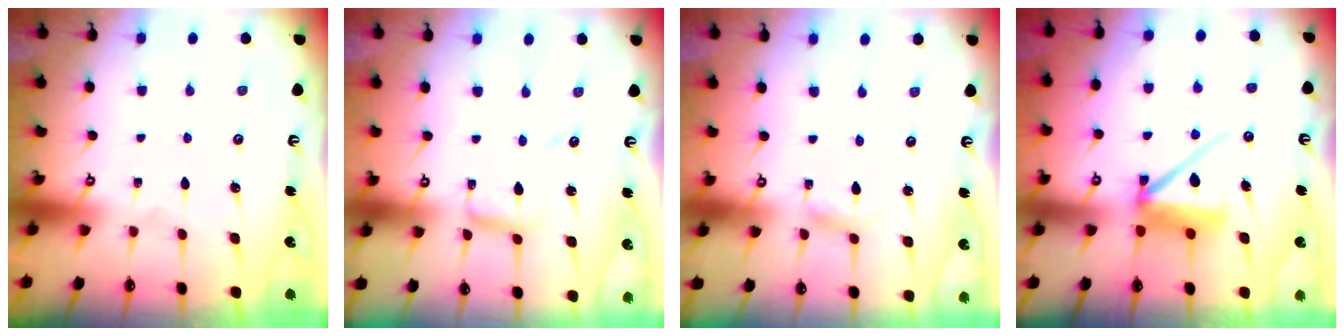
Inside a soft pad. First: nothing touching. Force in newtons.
{"total": 5.8, "press": 5.8, "slide": 0.5}
{"total": 2.5, "press": 2.5, "slide": 0.2}
{"total": 8.4, "press": 8.4, "slide": 0.9}